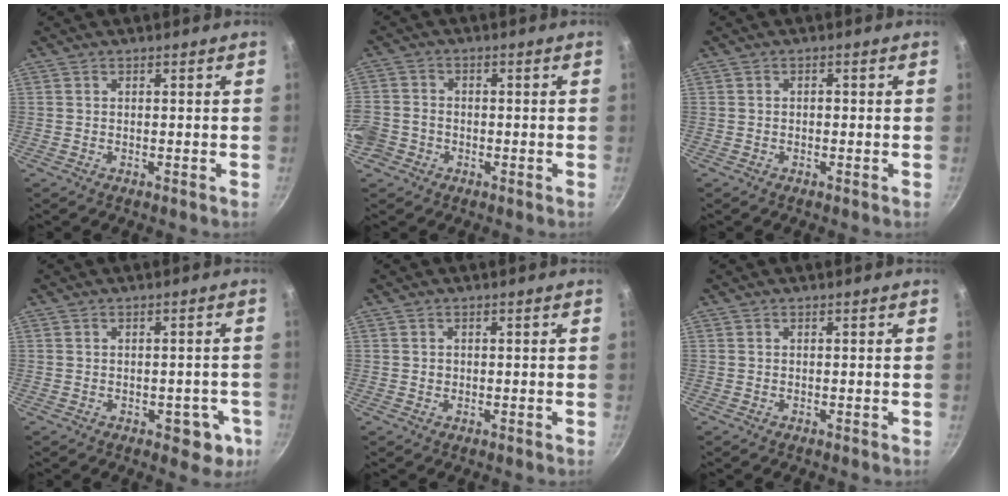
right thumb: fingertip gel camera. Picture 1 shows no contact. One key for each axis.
{"total": 9.7, "fx": -3.4, "fy": 8.2, "fz": 4.0, "tx": -0.103, "ty": 0.031, "tz": -0.069}
{"total": 0.8, "fx": -0.3, "fy": 0.5, "fz": 0.5, "tx": -0.007, "ty": 0.005, "tz": -0.003}
{"total": 5.5, "fx": -1.9, "fy": 3.5, "fz": 3.9, "tx": -0.014, "ty": 0.018, "tz": -0.014}
{"total": 0.7, "fx": 0.0, "fy": 0.7, "fz": 0.2, "tx": -0.001, "ty": 0.002, "tz": 0.000}
{"total": 0.0}